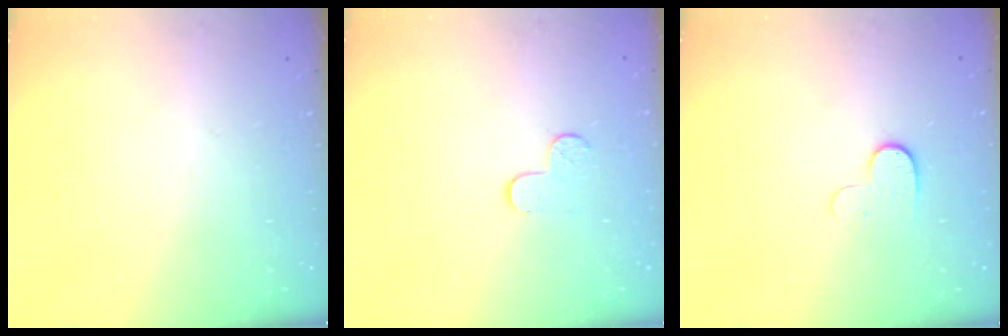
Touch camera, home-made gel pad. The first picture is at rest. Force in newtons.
{"total": 3.7, "press": 3.6, "slide": 0.4}
{"total": 5.4, "press": 5.3, "slide": 1.2}